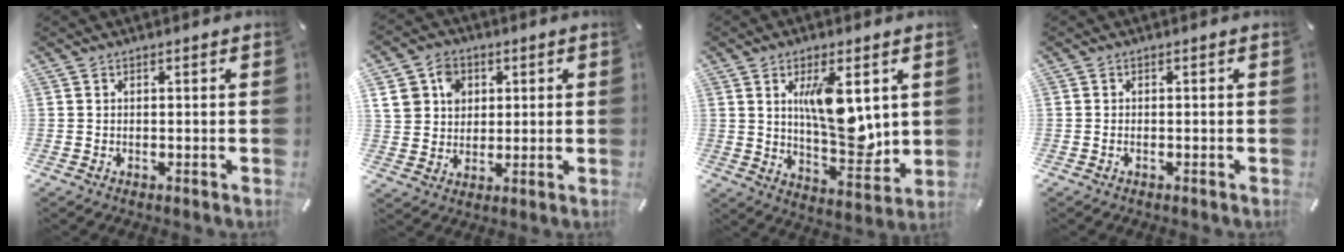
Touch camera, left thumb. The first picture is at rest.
{"total": 9.7, "force": [3.1, 8.5, 3.3], "torque": [-0.058, 0.008, 0.062]}
{"total": 13.5, "force": [4.1, 5.8, 11.4], "torque": [-0.180, -0.029, 0.062]}
{"total": 0.7, "force": [-0.4, 0.3, 0.5], "torque": [-0.012, -0.003, -0.007]}